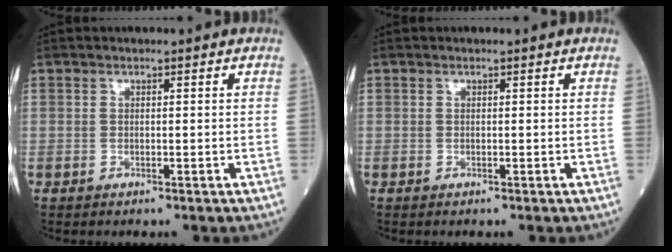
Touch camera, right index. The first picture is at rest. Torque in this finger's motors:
{"motor_torque": [0.04, 0.03, 0.00, -0.01]}